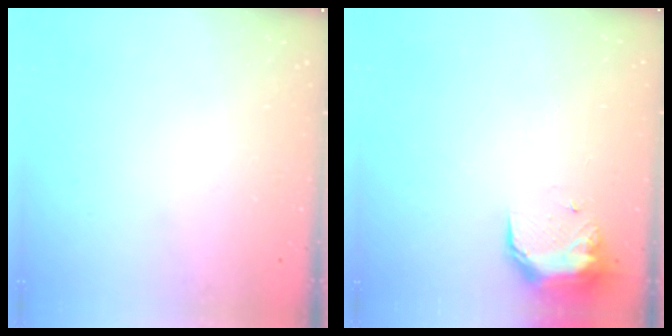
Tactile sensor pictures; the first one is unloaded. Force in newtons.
{"total": 11.2, "press": 9.8, "slide": 5.5}